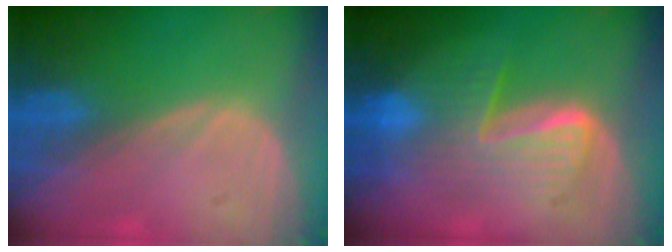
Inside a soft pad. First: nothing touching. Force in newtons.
{"total": 7.2, "press": 7.2, "slide": 0.2}